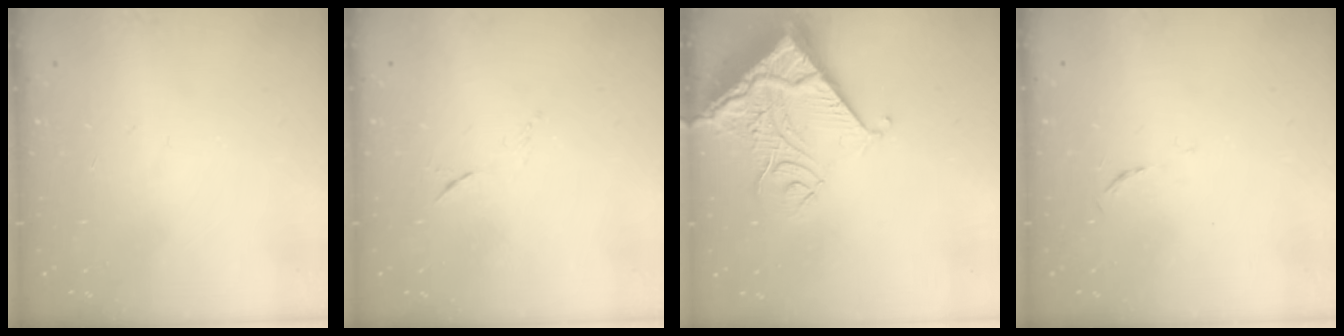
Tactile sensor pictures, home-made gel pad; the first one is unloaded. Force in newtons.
{"total": 6.2, "press": 6.1, "slide": 0.9}
{"total": 11.2, "press": 11.1, "slide": 1.5}
{"total": 3.1, "press": 3.0, "slide": 0.5}